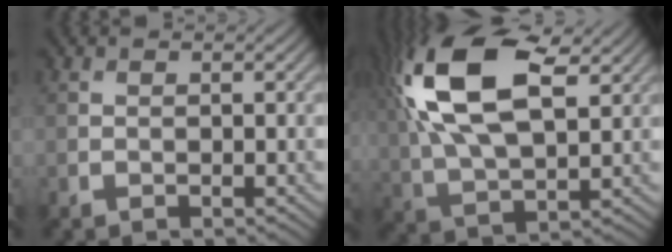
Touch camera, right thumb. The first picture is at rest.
{"total": 17.3, "force": [6.1, 8.5, 13.7], "torque": [-0.302, 0.027, 0.099]}